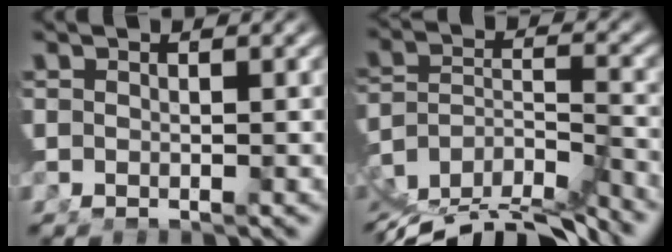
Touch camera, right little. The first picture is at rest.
{"total": 11.6, "force": [-6.9, 7.6, 5.4], "torque": [-0.100, -0.049, -0.109]}